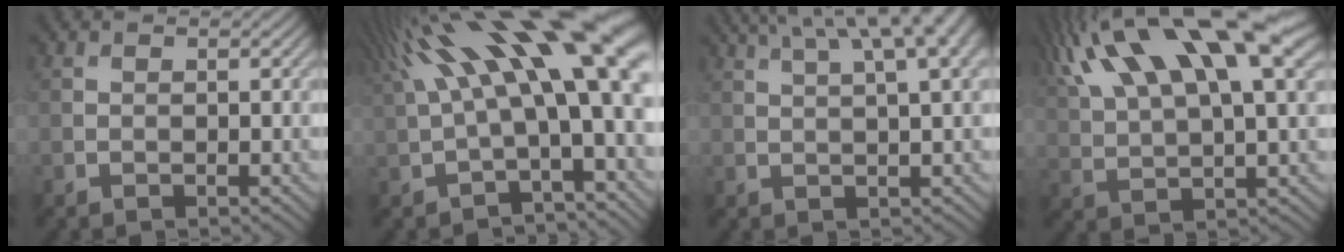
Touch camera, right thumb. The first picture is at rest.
{"total": 18.2, "force": [5.3, 5.4, 16.5], "torque": [-0.283, 0.027, 0.105]}
{"total": 12.0, "force": [6.6, 3.2, 9.5], "torque": [-0.135, 0.039, 0.088]}
{"total": 17.9, "force": [10.1, 5.6, 13.7], "torque": [-0.296, 0.042, 0.180]}